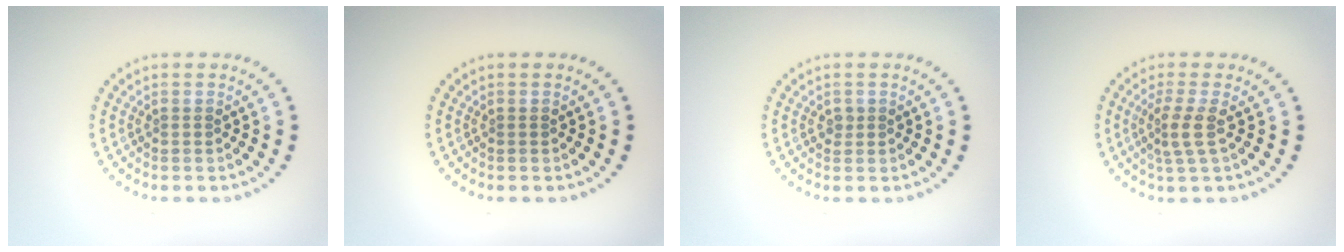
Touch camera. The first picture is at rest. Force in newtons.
{"total": 0.0}
{"total": 0.8, "press": 0.8, "slide": 0.2}
{"total": 2.3, "press": 1.7, "slide": 1.6}